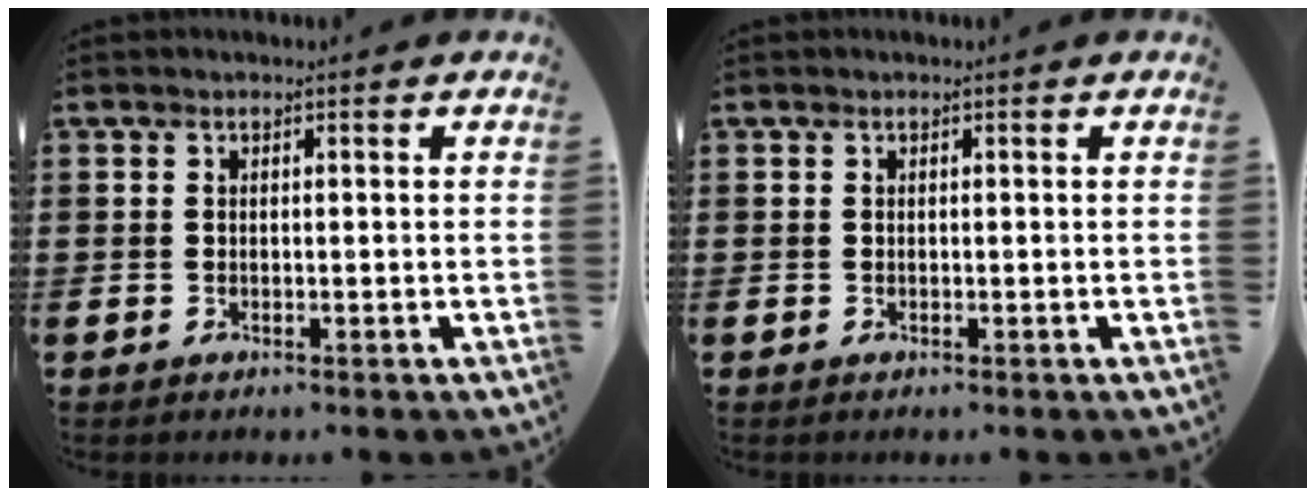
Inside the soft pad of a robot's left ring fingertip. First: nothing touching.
{"total": 0.0}